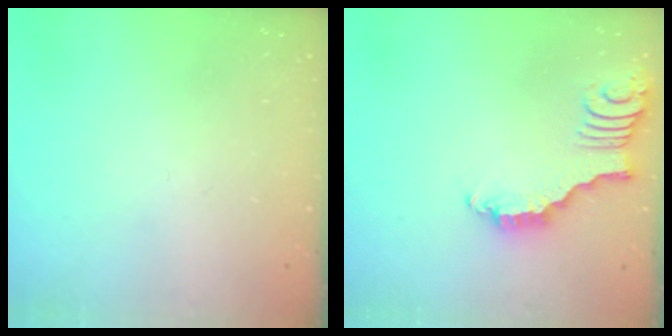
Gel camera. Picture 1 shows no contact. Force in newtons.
{"total": 2.7, "press": 2.7, "slide": 0.4}